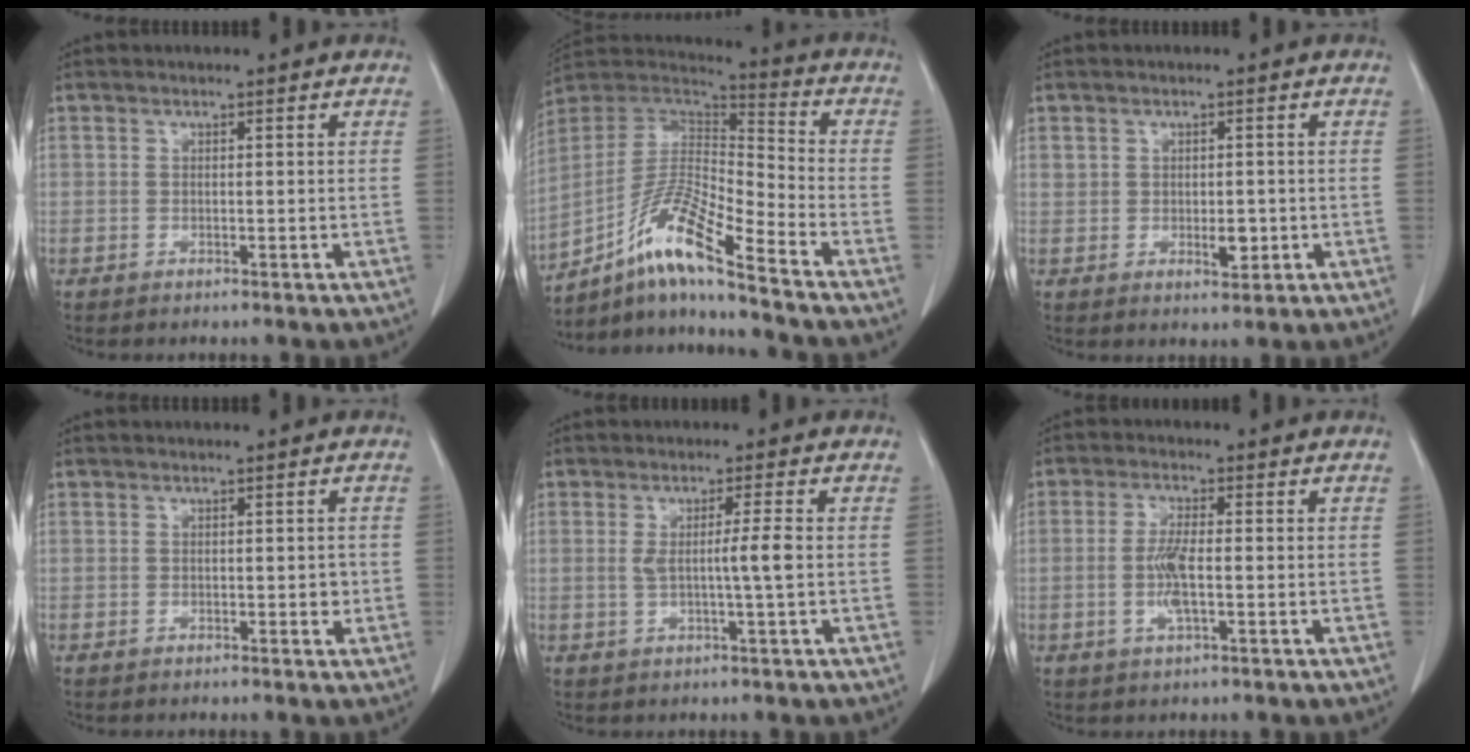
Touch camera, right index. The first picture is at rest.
{"total": 14.6, "force": [-9.7, 0.5, 10.8], "torque": [-0.210, 0.007, -0.178]}
{"total": 2.8, "force": [-0.2, 1.7, 2.2], "torque": [-0.033, -0.001, 0.005]}
{"total": 1.2, "force": [-0.2, 0.6, 1.0], "torque": [-0.011, 0.001, -0.001]}
{"total": 4.0, "force": [0.0, -0.6, 4.0], "torque": [-0.072, -0.005, 0.001]}
{"total": 4.7, "force": [-0.8, 0.9, 4.6], "torque": [-0.100, -0.007, -0.015]}